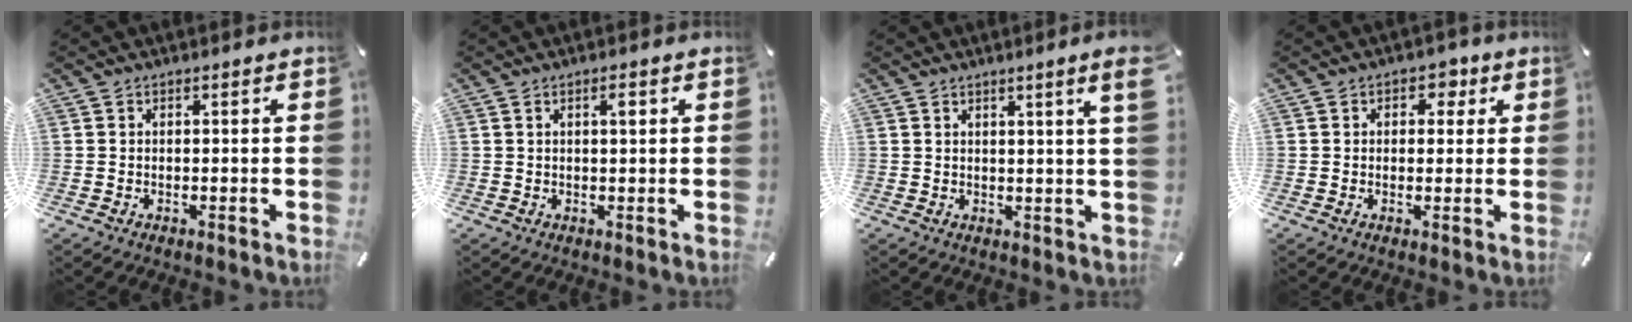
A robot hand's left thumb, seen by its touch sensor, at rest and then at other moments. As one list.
[{"total": 2.1, "force": [0.8, 0.5, 1.9], "torque": [-0.038, 0.004, 0.011]}, {"total": 5.0, "force": [2.5, 0.0, 4.4], "torque": [-0.070, -0.009, 0.039]}, {"total": 3.9, "force": [1.3, 3.0, 2.1], "torque": [-0.007, -0.006, 0.011]}]